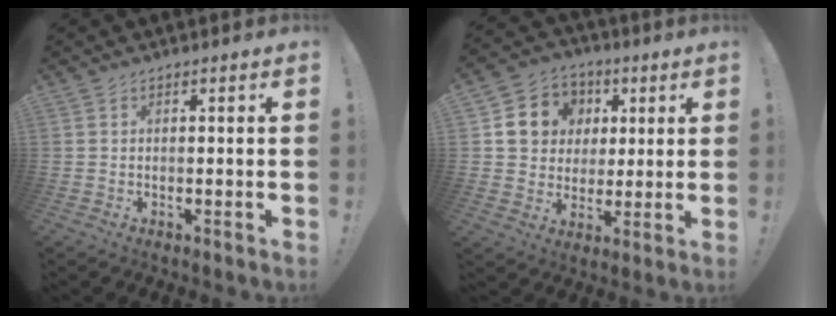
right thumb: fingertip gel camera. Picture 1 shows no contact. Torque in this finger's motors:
{"motor_torque": [1.32, 1.35, 0.11, -0.09, 0.01]}